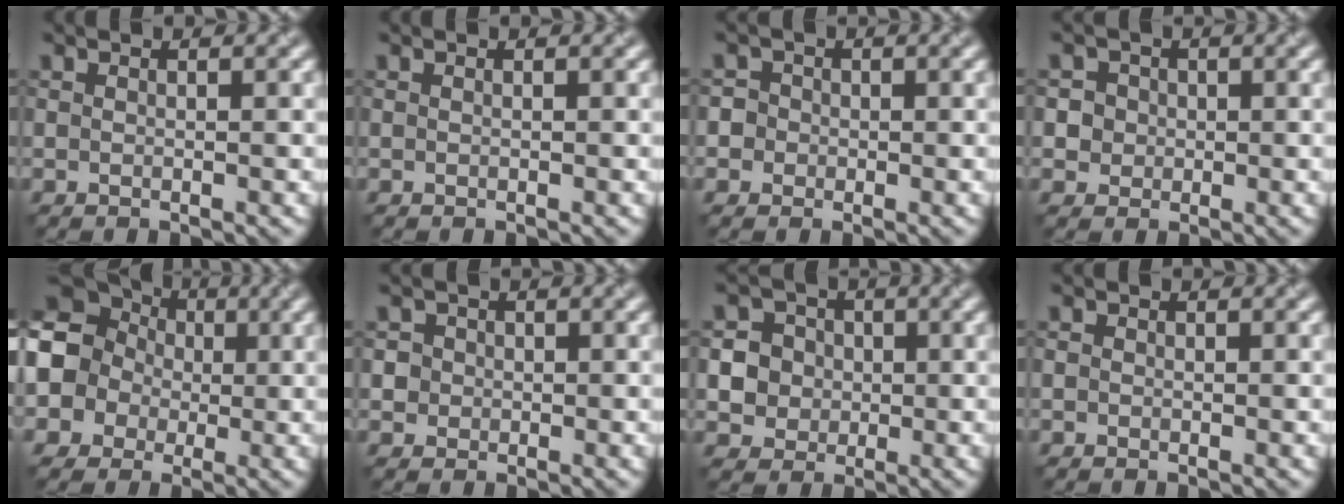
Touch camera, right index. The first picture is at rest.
{"total": 0.0}
{"total": 3.0, "force": [0.0, 2.8, 1.0], "torque": [0.009, 0.022, -0.029]}
{"total": 3.9, "force": [0.8, 3.6, 1.3], "torque": [-0.004, 0.022, 0.004]}
{"total": 11.2, "force": [1.0, 10.2, 4.5], "torque": [-0.118, 0.028, -0.026]}
{"total": 3.0, "force": [0.6, 2.8, 1.0], "torque": [0.000, 0.016, -0.003]}
{"total": 6.7, "force": [0.2, 6.5, 2.0], "torque": [-0.038, 0.030, -0.004]}
{"total": 0.5, "force": [-0.1, 0.5, 0.1], "torque": [0.003, -0.006, -0.003]}